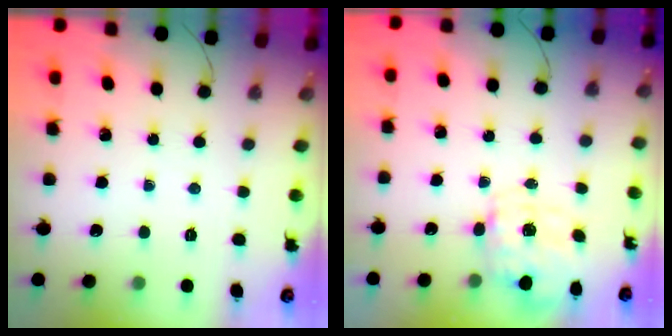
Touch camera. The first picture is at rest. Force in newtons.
{"total": 2.7, "press": 2.6, "slide": 0.8}